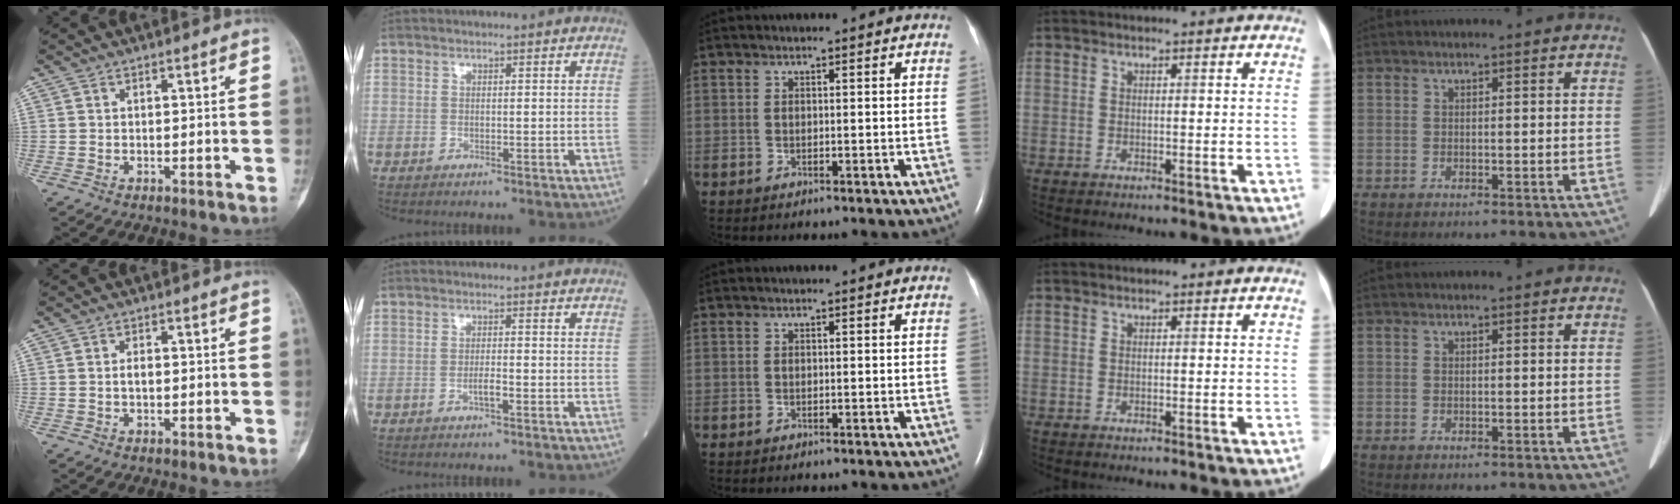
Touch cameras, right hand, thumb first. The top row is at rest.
{"thumb": {"total": 1.4, "force": [-0.1, 0.8, 1.1], "torque": [-0.019, 0.003, -0.002]}, "index": {"total": 1.6, "force": [-0.7, 0.1, 1.4], "torque": [-0.026, 0.001, -0.014]}}